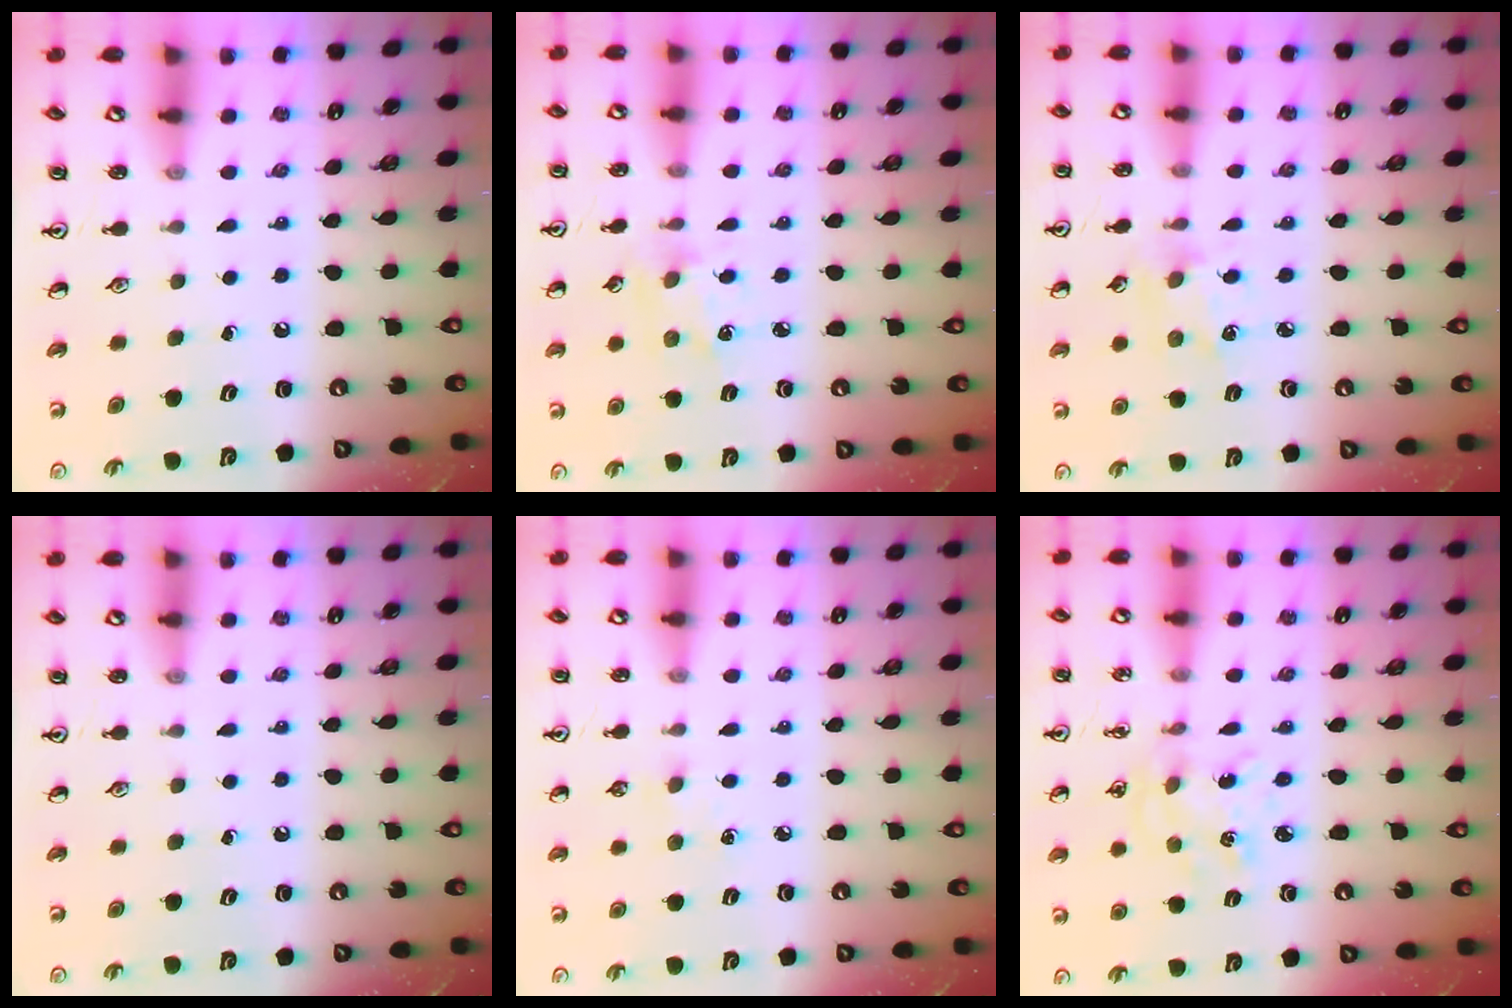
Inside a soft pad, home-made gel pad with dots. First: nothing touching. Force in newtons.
{"total": 2.1, "press": 2.1, "slide": 0.0}
{"total": 2.1, "press": 2.1, "slide": 0.0}
{"total": 0.0}
{"total": 2.8, "press": 2.8, "slide": 0.4}
{"total": 2.3, "press": 2.3, "slide": 0.2}